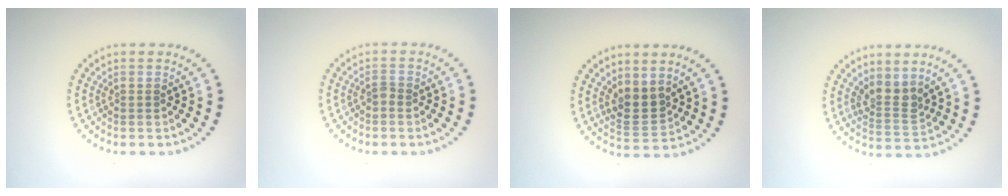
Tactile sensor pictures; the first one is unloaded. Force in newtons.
{"total": 0.6, "press": 0.5, "slide": 0.4}
{"total": 2.6, "press": 2.3, "slide": 1.3}
{"total": 2.6, "press": 2.0, "slide": 1.7}